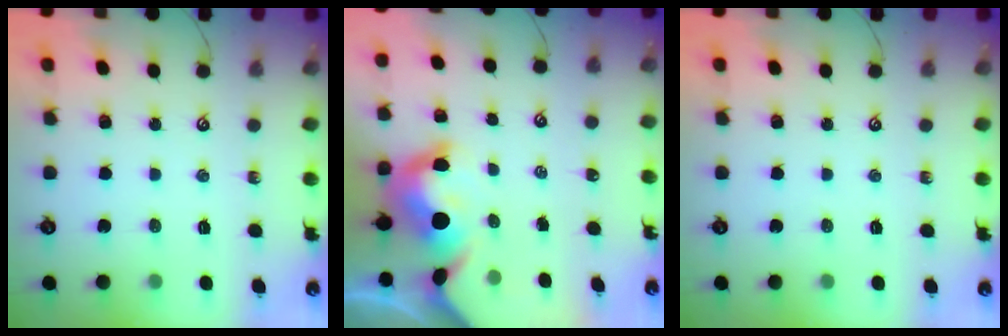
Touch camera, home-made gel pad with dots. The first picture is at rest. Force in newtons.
{"total": 8.2, "press": 8.2, "slide": 0.8}
{"total": 0.0}